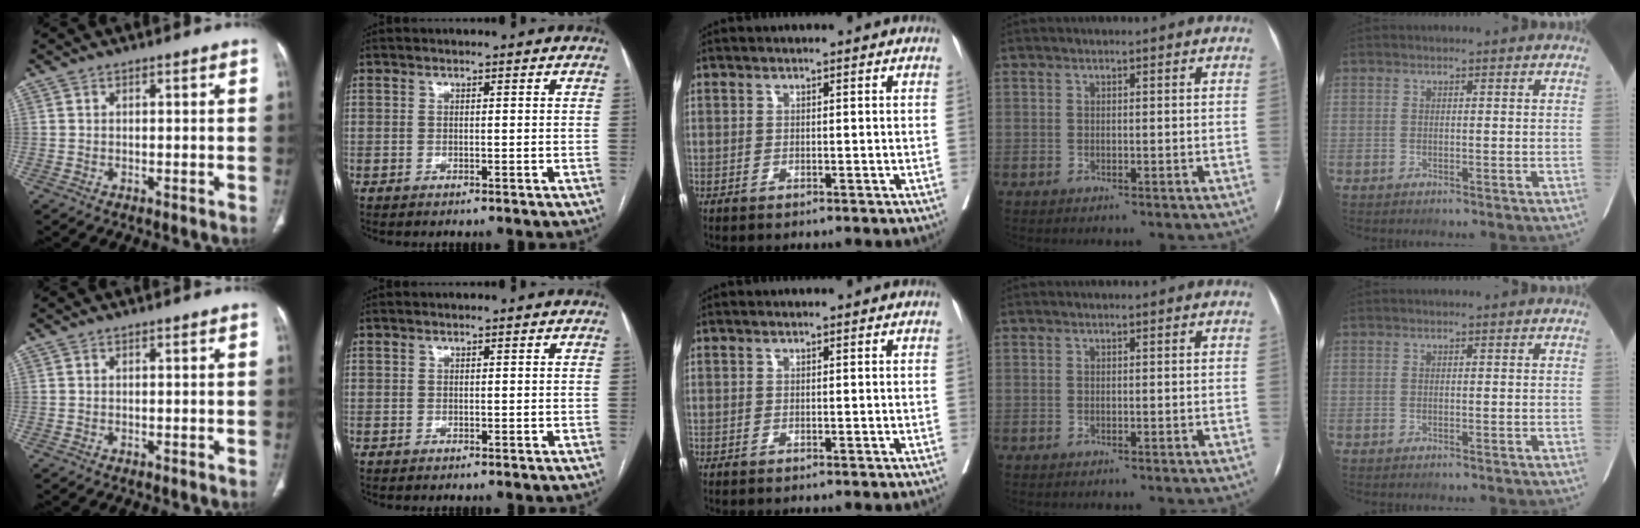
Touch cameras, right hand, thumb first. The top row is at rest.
{}